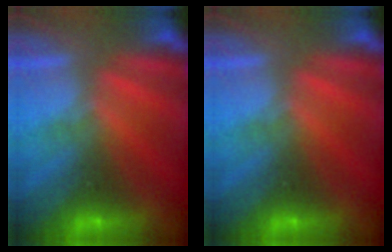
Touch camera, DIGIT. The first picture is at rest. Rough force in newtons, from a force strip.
{"total": 0.0}